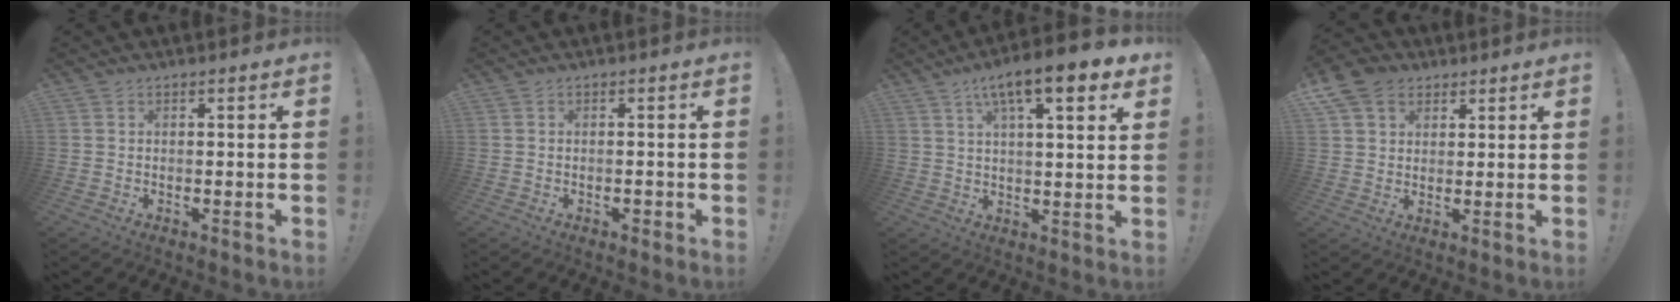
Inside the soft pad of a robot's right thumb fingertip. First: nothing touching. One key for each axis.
{"total": 1.2, "fx": -0.8, "fy": 0.5, "fz": 0.8, "tx": -0.015, "ty": 0.004, "tz": -0.013}
{"total": 12.4, "fx": 6.8, "fy": 2.9, "fz": 10.0, "tx": -0.152, "ty": -0.031, "tz": 0.106}
{"total": 9.5, "fx": 5.0, "fy": 7.0, "fz": 3.9, "tx": -0.068, "ty": -0.013, "tz": 0.102}